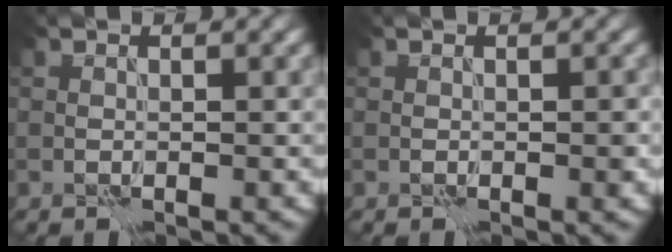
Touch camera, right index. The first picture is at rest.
{"total": 0.7, "force": [-0.4, 0.2, 0.6], "torque": [-0.008, 0.001, -0.005]}